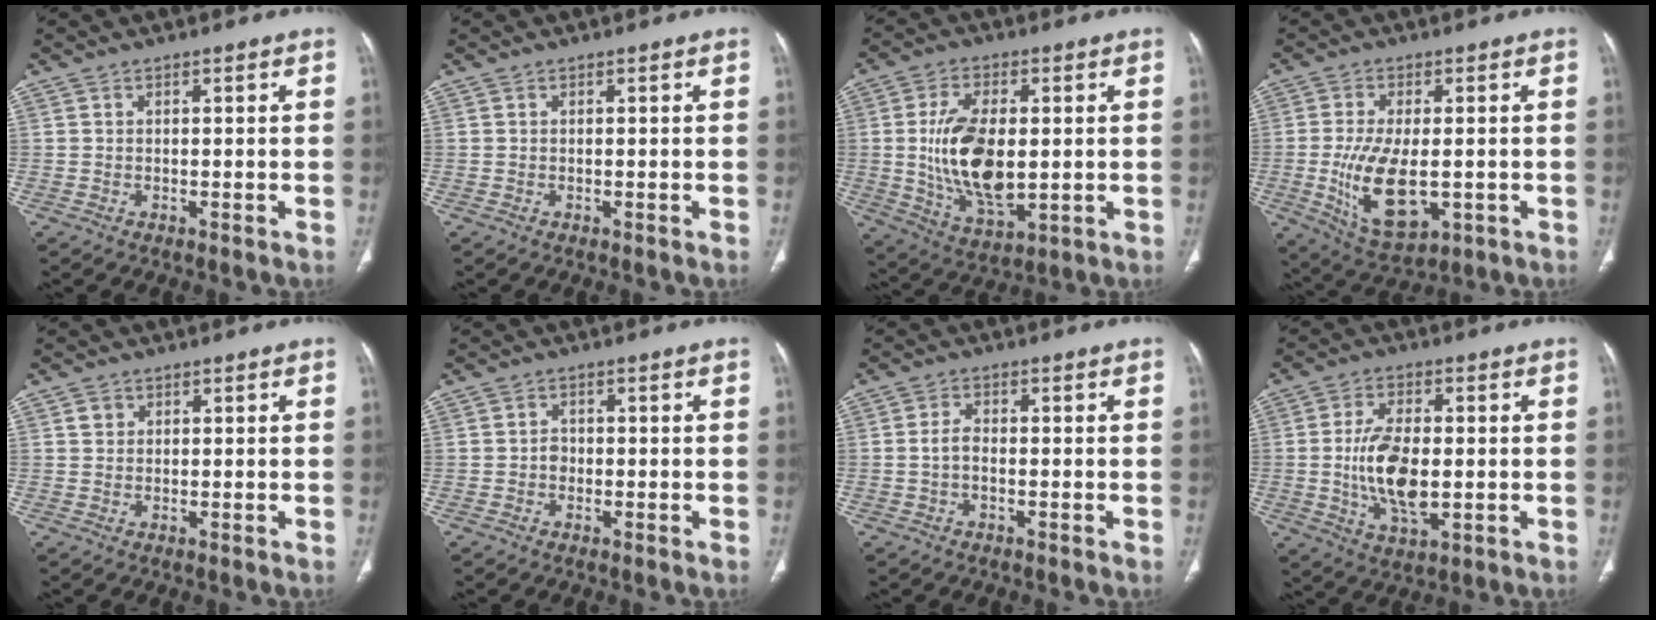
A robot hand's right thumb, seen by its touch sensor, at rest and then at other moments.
{"total": 0.0}
{"total": 15.2, "force": [0.3, 7.9, 13.0], "torque": [-0.239, -0.015, 0.015]}
{"total": 12.8, "force": [-2.2, 6.4, 10.9], "torque": [-0.198, -0.016, -0.023]}
{"total": 1.6, "force": [0.7, 1.4, 0.4], "torque": [0.001, -0.001, 0.009]}
{"total": 1.5, "force": [-0.4, 1.3, 0.7], "torque": [-0.002, 0.007, -0.010]}
{"total": 2.7, "force": [-0.5, 1.5, 2.2], "torque": [-0.045, 0.008, -0.012]}
{"total": 11.5, "force": [-0.8, 5.7, 10.0], "torque": [-0.189, -0.005, -0.010]}